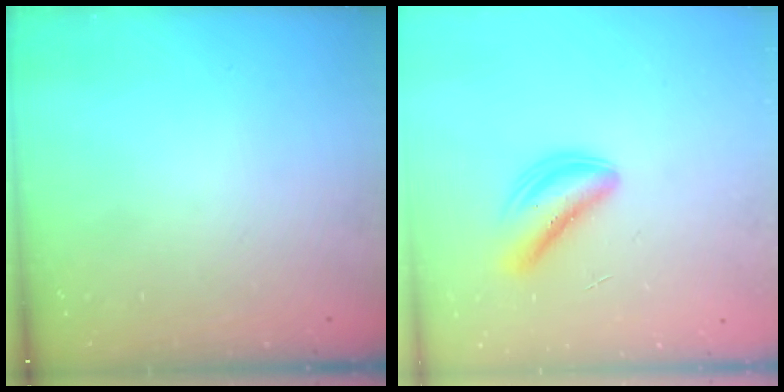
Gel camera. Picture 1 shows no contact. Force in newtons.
{"total": 4.9, "press": 4.8, "slide": 0.5}